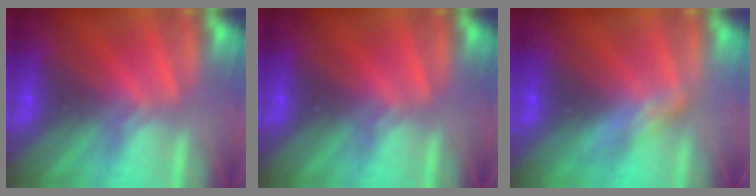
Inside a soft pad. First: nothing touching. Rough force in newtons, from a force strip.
{"total": 0.0}
{"total": 2.8}